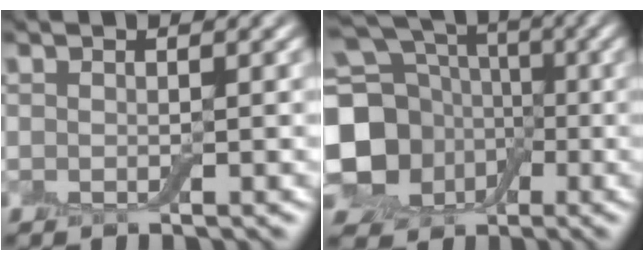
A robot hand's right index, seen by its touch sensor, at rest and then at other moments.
{"total": 15.0, "force": [-0.5, 13.3, 6.9], "torque": [-0.181, 0.001, -0.039]}